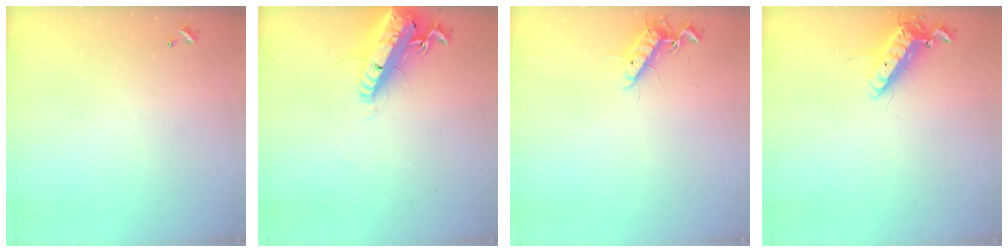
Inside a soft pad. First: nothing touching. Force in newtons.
{"total": 23.1, "press": 22.6, "slide": 5.0}
{"total": 11.0, "press": 10.9, "slide": 1.9}
{"total": 13.1, "press": 12.9, "slide": 2.5}